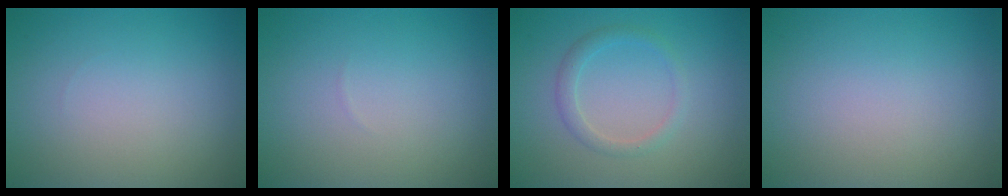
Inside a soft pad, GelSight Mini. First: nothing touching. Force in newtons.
{"total": 0.0}
{"total": 1.6, "press": 1.6, "slide": 0.1}
{"total": 0.0}